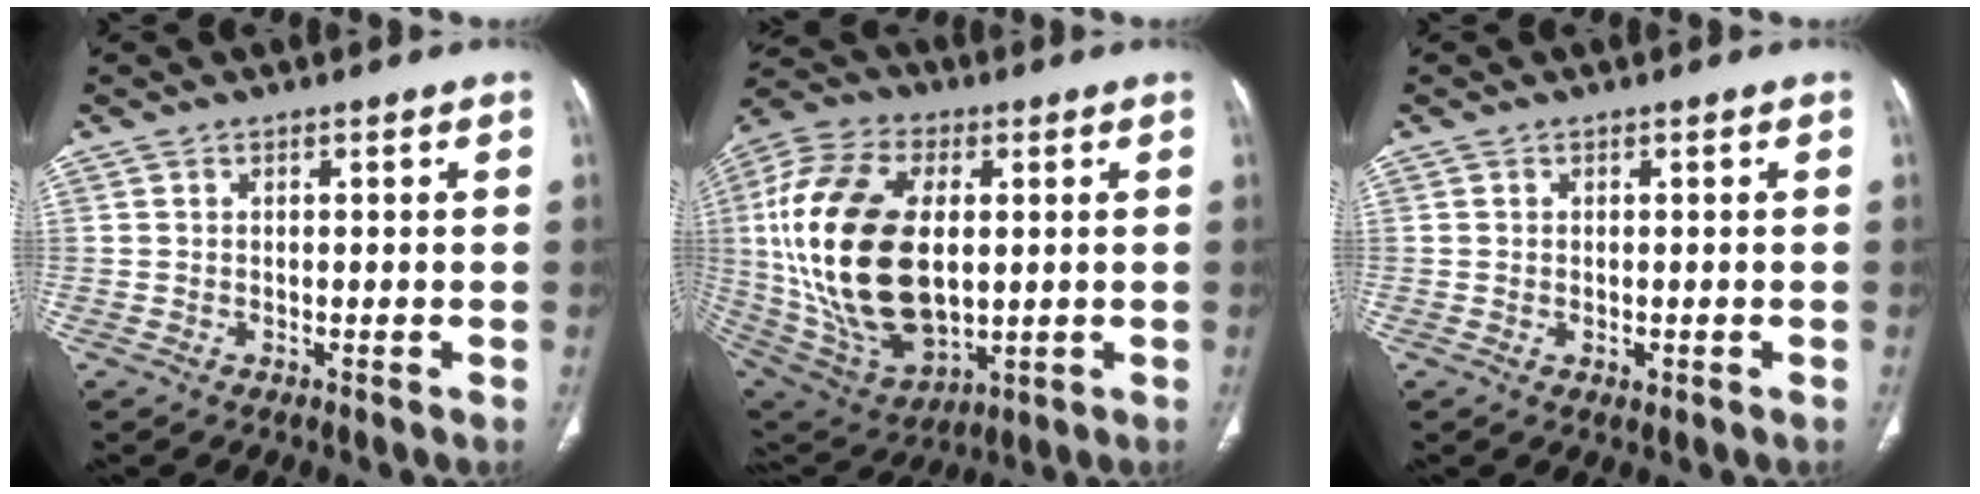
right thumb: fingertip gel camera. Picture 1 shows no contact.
{"total": 27.0, "force": [2.1, 15.8, 21.9], "torque": [-0.436, -0.011, 0.050]}
{"total": 1.1, "force": [-0.2, 0.8, 0.8], "torque": [-0.013, -0.003, -0.001]}